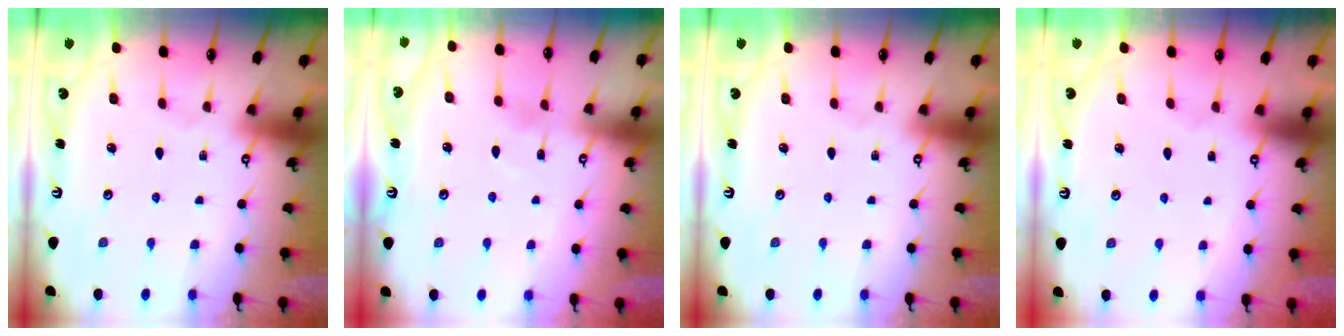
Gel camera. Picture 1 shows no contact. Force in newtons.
{"total": 3.9, "press": 3.9, "slide": 0.6}
{"total": 0.0}
{"total": 1.2, "press": 1.2, "slide": 0.1}